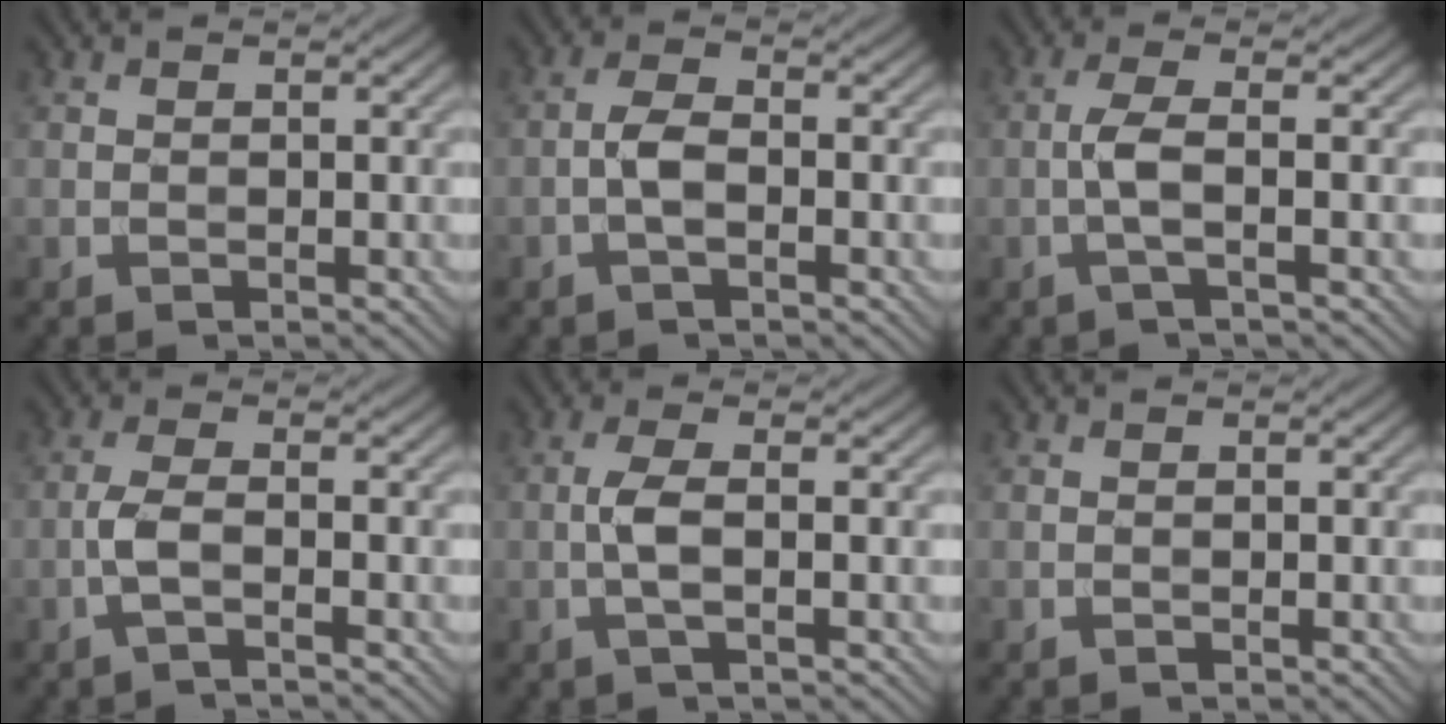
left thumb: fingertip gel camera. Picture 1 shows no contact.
{"total": 2.8, "force": [-1.0, 0.9, 2.4], "torque": [-0.054, 0.006, -0.026]}
{"total": 3.3, "force": [-0.7, 0.4, 3.2], "torque": [-0.071, 0.008, -0.027]}
{"total": 3.1, "force": [-1.2, 0.5, 2.7], "torque": [-0.061, 0.008, -0.035]}
{"total": 3.3, "force": [-0.5, 0.7, 3.2], "torque": [-0.075, 0.005, -0.016]}
{"total": 0.0}